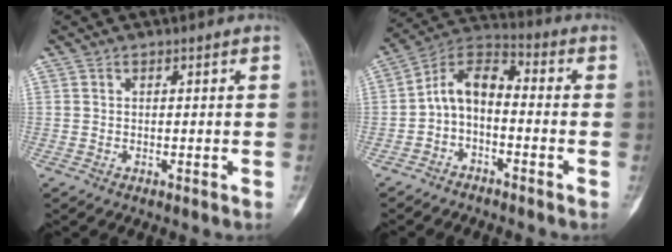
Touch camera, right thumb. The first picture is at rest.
{"total": 8.6, "force": [-2.0, 5.1, 6.7], "torque": [-0.111, 0.053, -0.054]}